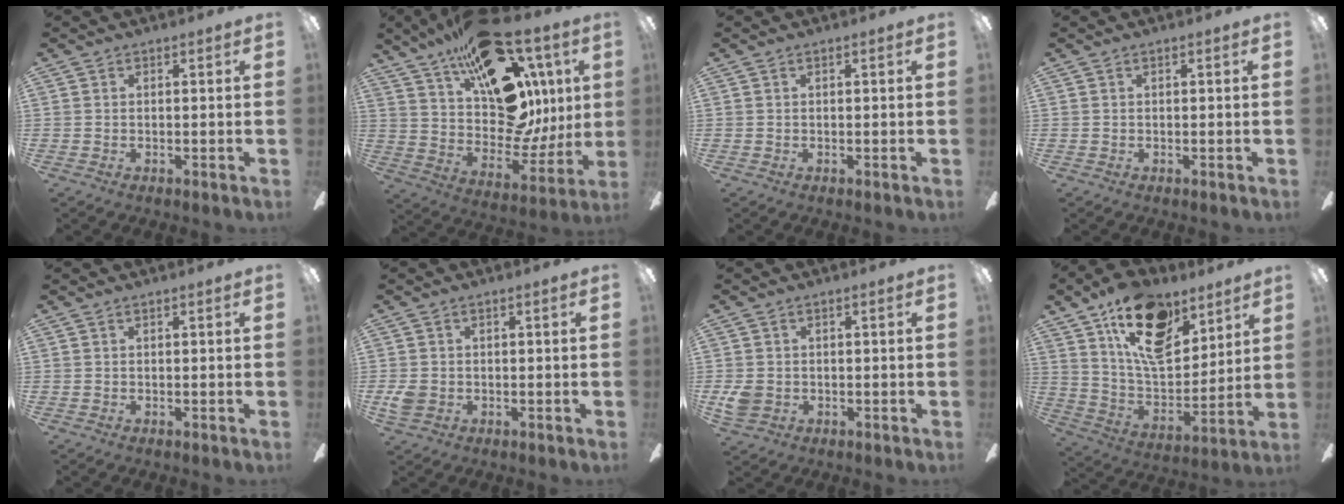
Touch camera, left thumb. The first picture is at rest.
{"total": 25.1, "force": [12.8, 13.8, 16.6], "torque": [-0.245, -0.082, 0.237]}
{"total": 0.0}
{"total": 0.0}
{"total": 0.0}
{"total": 3.2, "force": [-0.7, 2.5, 1.9], "torque": [-0.029, 0.003, -0.014]}
{"total": 3.9, "force": [-0.5, 3.2, 2.2], "torque": [-0.036, 0.003, -0.008]}
{"total": 20.4, "force": [12.2, 10.9, 12.3], "torque": [-0.200, -0.058, 0.216]}